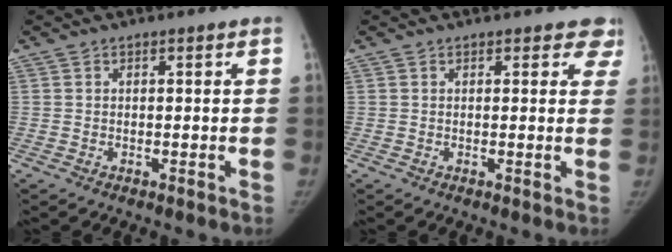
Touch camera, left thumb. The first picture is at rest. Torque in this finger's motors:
{"motor_torque": [-0.01, 0.00, 0.05, 0.24, -0.01]}